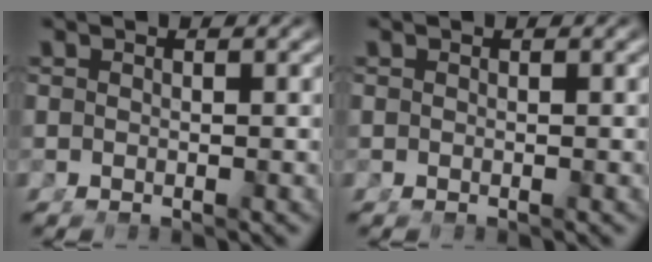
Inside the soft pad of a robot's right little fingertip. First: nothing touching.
{"total": 0.0}